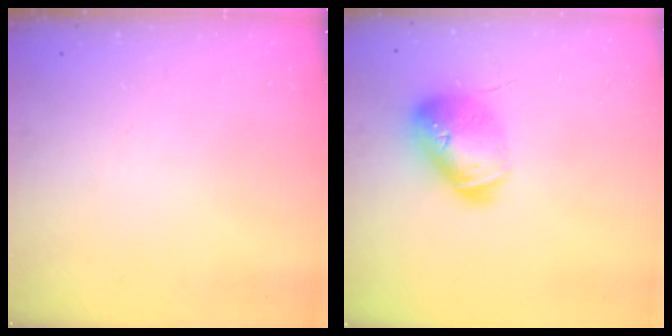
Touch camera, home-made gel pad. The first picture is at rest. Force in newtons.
{"total": 17.1, "press": 16.9, "slide": 2.4}